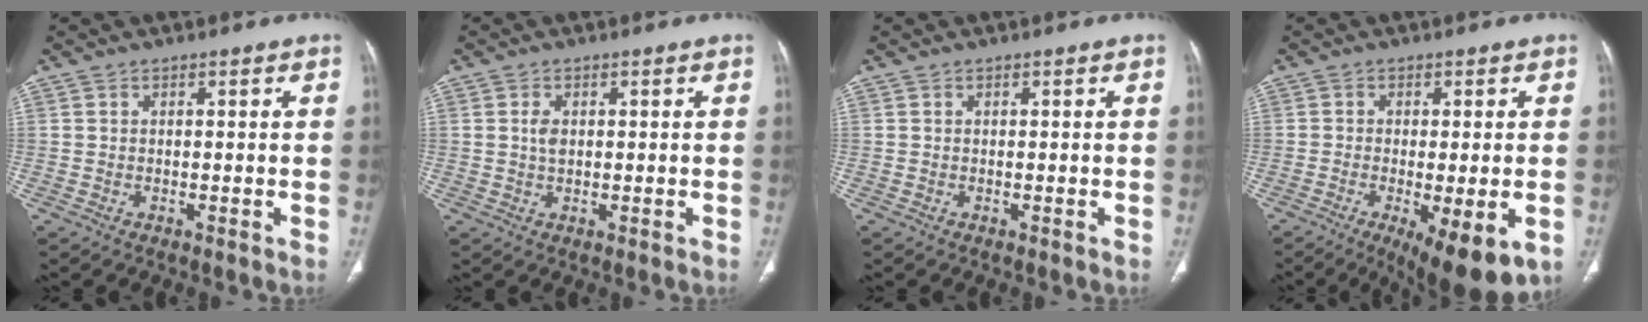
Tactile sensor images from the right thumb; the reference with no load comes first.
{"total": 2.2, "force": [0.4, 1.3, 1.7], "torque": [-0.034, -0.002, 0.007]}
{"total": 0.0}
{"total": 12.2, "force": [-4.9, 3.7, 10.5], "torque": [-0.147, -0.012, -0.066]}